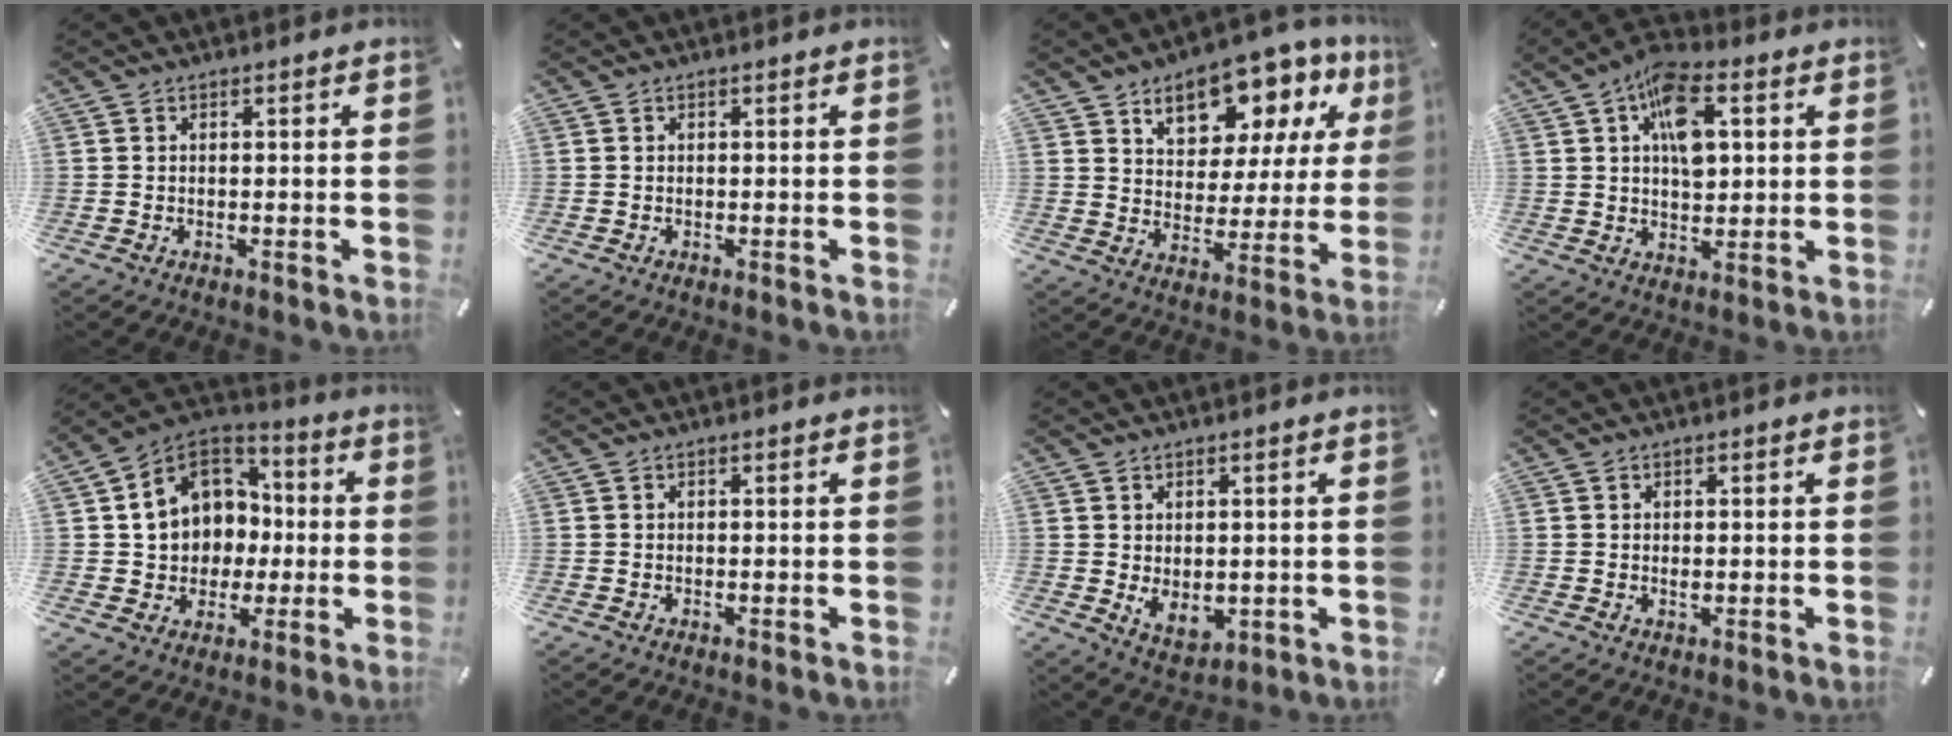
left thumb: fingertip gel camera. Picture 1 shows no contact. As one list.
[{"total": 0.0}, {"total": 14.0, "force": [9.9, 7.8, 6.2], "torque": [-0.100, -0.065, 0.172]}, {"total": 11.7, "force": [3.4, 7.2, 8.6], "torque": [-0.129, 0.004, 0.062]}, {"total": 12.5, "force": [0.5, 11.7, 4.5], "torque": [-0.095, 0.003, 0.018]}, {"total": 0.0}, {"total": 4.8, "force": [0.9, 3.8, 2.8], "torque": [-0.050, -0.007, 0.016]}, {"total": 0.7, "force": [0.1, 0.5, 0.5], "torque": [-0.011, 0.000, 0.002]}]